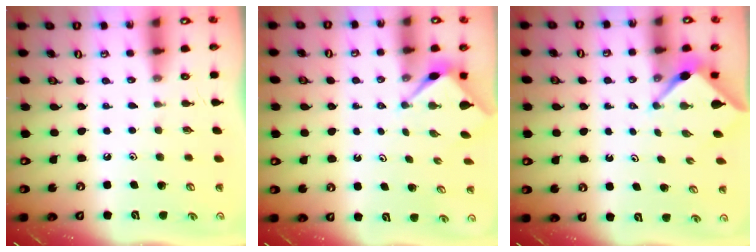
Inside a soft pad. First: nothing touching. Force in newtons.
{"total": 2.9, "press": 2.9, "slide": 0.2}
{"total": 3.8, "press": 3.8, "slide": 0.3}